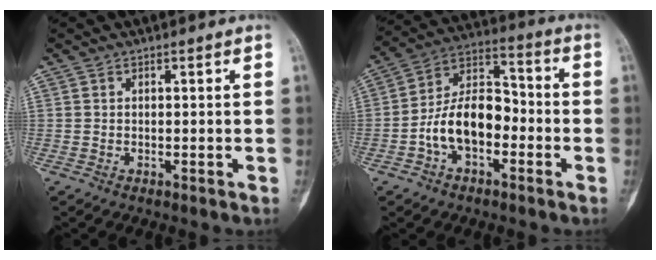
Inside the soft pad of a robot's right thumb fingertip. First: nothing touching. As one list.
[{"total": 13.0, "force": [-3.7, 7.9, 9.6], "torque": [-0.154, 0.051, -0.073]}]